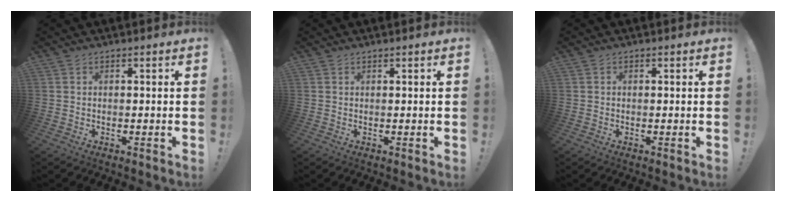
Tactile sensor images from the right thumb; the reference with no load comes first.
{"total": 0.0}
{"total": 0.5, "force": [-0.4, 0.3, 0.2], "torque": [-0.007, 0.002, -0.007]}